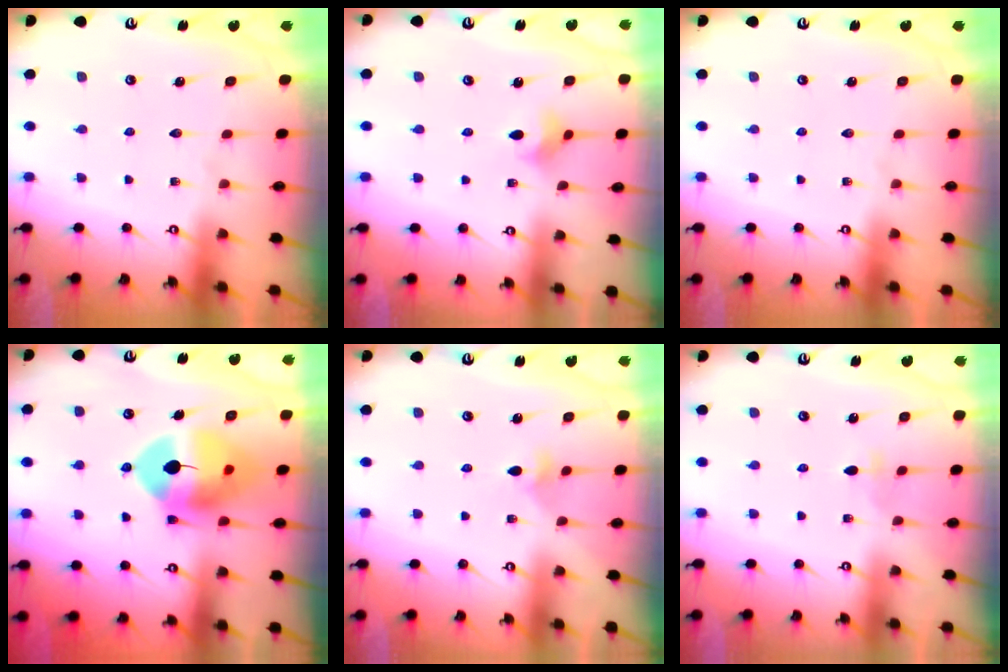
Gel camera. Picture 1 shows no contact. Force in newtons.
{"total": 4.0, "press": 3.9, "slide": 0.8}
{"total": 0.0}
{"total": 13.7, "press": 13.5, "slide": 2.2}
{"total": 4.3, "press": 4.2, "slide": 0.8}
{"total": 2.8, "press": 2.7, "slide": 0.6}